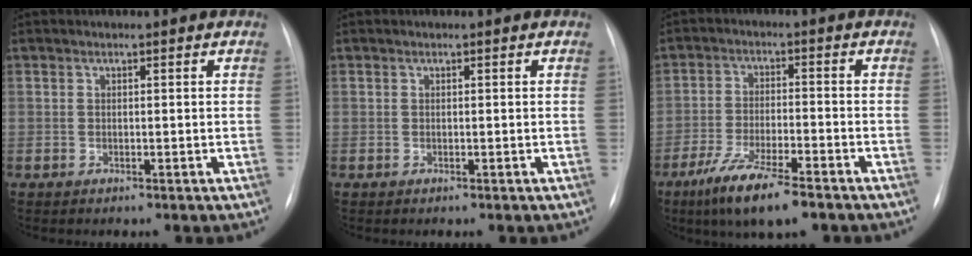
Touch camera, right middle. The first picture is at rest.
{"total": 0.0}
{"total": 10.1, "force": [-6.8, 1.5, 7.3], "torque": [-0.138, -0.022, -0.117]}